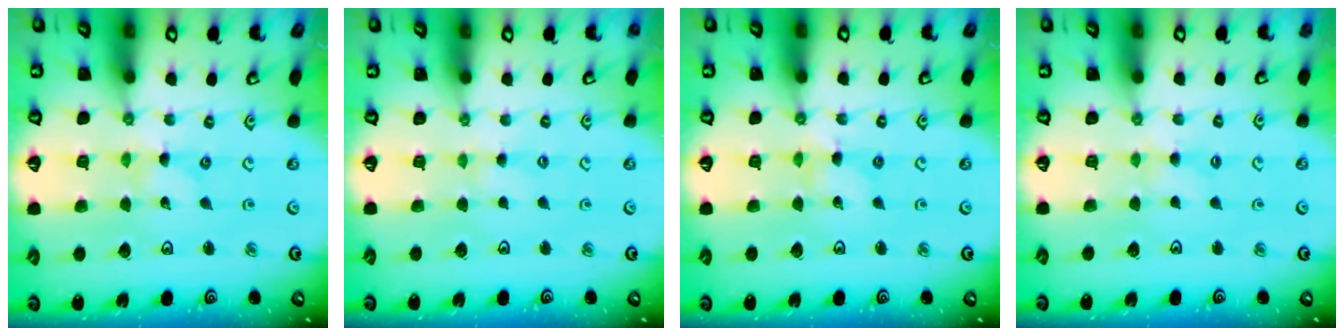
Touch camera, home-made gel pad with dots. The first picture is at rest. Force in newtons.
{"total": 2.5, "press": 2.5, "slide": 0.3}
{"total": 1.4, "press": 1.4, "slide": 0.2}
{"total": 2.1, "press": 2.0, "slide": 0.4}